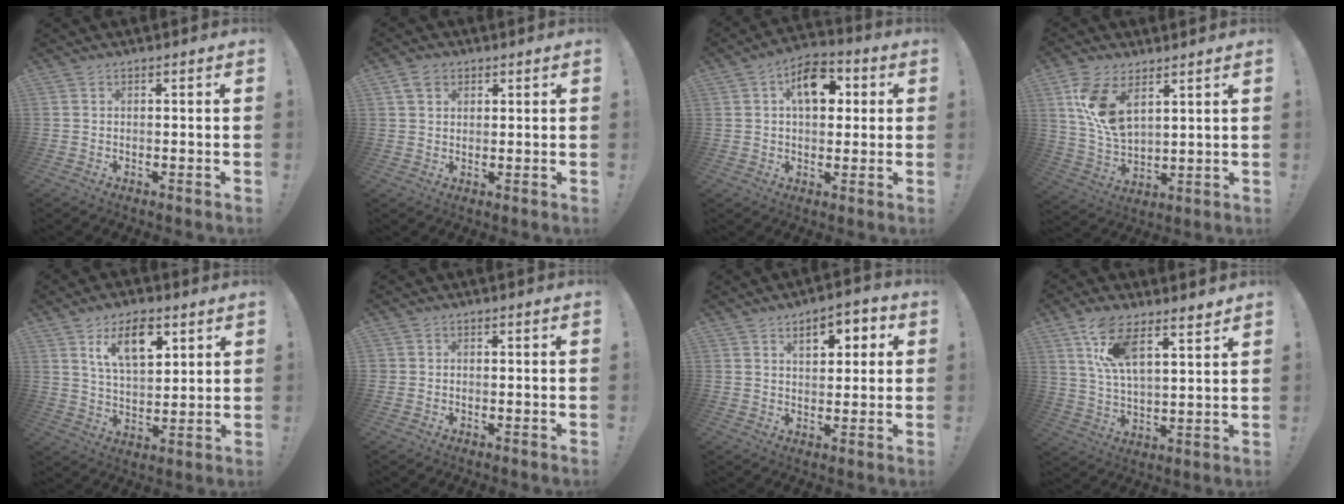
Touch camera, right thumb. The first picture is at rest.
{"total": 4.6, "force": [2.4, 3.4, 1.8], "torque": [-0.032, 0.000, 0.046]}
{"total": 12.2, "force": [3.4, 7.9, 8.6], "torque": [-0.105, 0.003, 0.057]}
{"total": 12.2, "force": [6.3, 6.8, 8.0], "torque": [-0.150, -0.031, 0.119]}
{"total": 12.4, "force": [6.7, 6.5, 8.2], "torque": [-0.129, -0.021, 0.120]}
{"total": 1.1, "force": [-0.2, 1.1, 0.1], "torque": [0.000, 0.005, -0.004]}
{"total": 8.0, "force": [3.1, 4.4, 5.9], "torque": [-0.067, -0.007, 0.046]}
{"total": 12.0, "force": [7.9, 4.2, 7.9], "torque": [-0.152, -0.027, 0.144]}